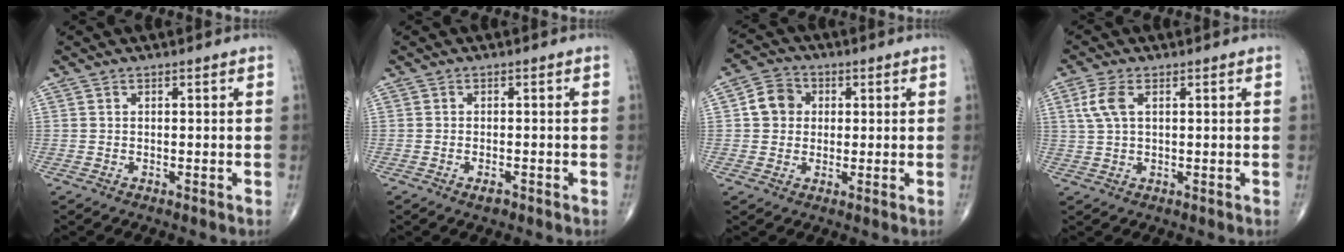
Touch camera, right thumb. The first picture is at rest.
{"total": 1.5, "force": [-0.9, 0.6, 1.0], "torque": [-0.020, 0.002, -0.015]}
{"total": 6.1, "force": [0.9, 5.4, 2.7], "torque": [-0.032, 0.009, 0.005]}
{"total": 4.6, "force": [1.4, 2.2, 3.8], "torque": [-0.097, 0.010, 0.030]}